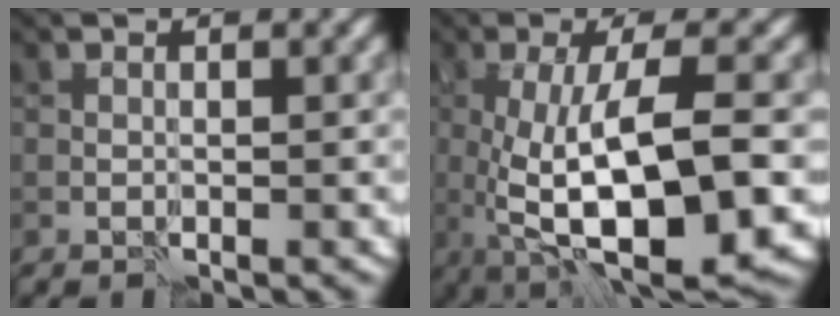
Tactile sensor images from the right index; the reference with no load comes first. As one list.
[{"total": 11.4, "force": [-1.6, 3.7, 10.7], "torque": [-0.174, -0.013, -0.023]}]